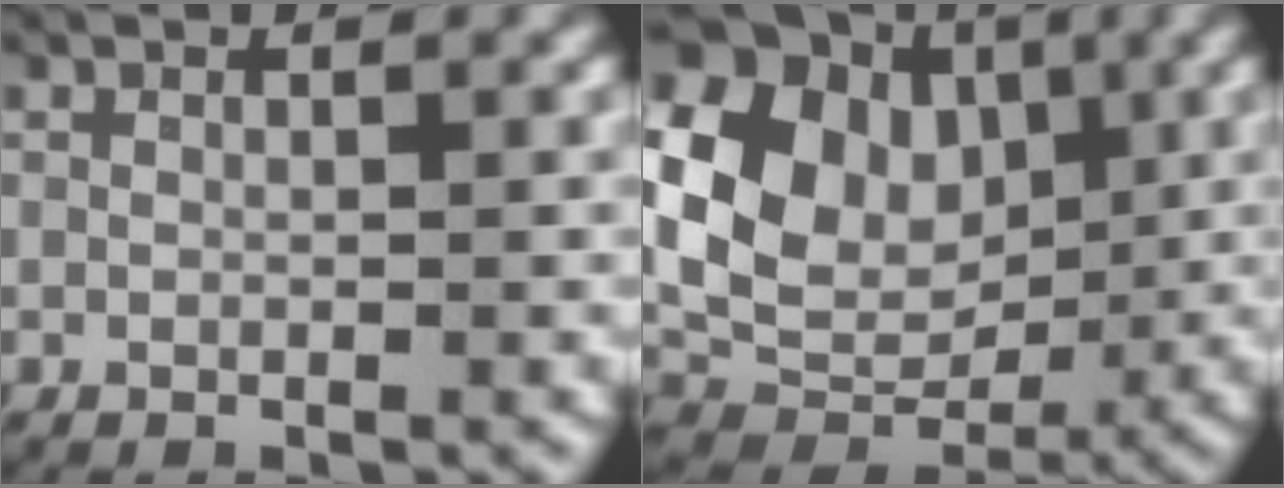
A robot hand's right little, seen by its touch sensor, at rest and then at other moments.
{"total": 17.0, "force": [1.8, 14.0, 9.5], "torque": [-0.204, -0.016, 0.023]}